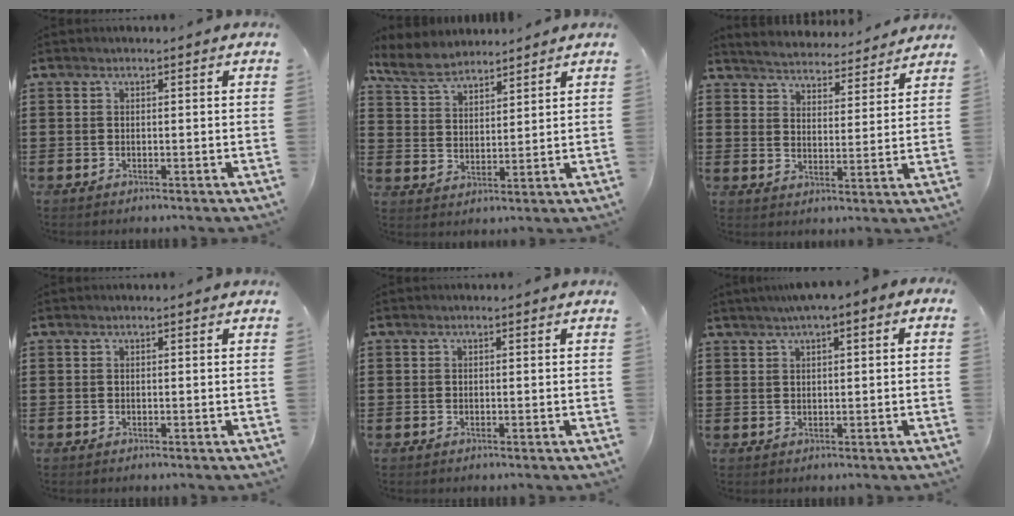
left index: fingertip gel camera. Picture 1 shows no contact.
{"total": 6.0, "force": [5.3, 2.0, 1.9], "torque": [-0.058, -0.008, 0.098]}
{"total": 4.3, "force": [4.3, -0.2, -0.4], "torque": [-0.017, -0.035, 0.071]}
{"total": 0.0}
{"total": 0.0}
{"total": 1.7, "force": [0.6, 0.4, 1.6], "torque": [-0.029, 0.004, 0.010]}